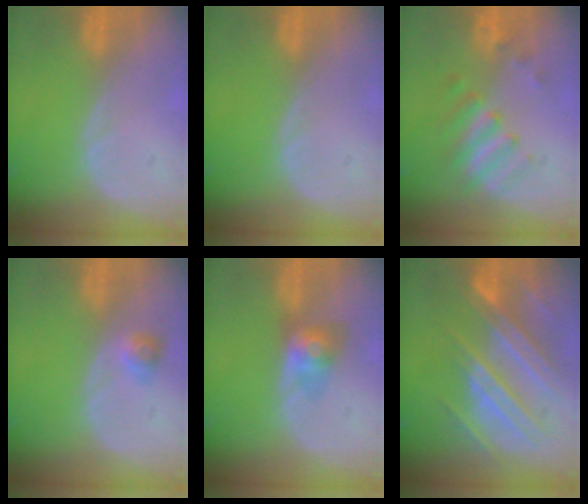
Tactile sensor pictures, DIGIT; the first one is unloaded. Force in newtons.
{"total": 0.0}
{"total": 5.4, "press": 5.3, "slide": 1.0}
{"total": 2.2, "press": 2.1, "slide": 0.8}
{"total": 4.0, "press": 4.0, "slide": 0.3}
{"total": 11.1, "press": 9.8, "slide": 5.0}